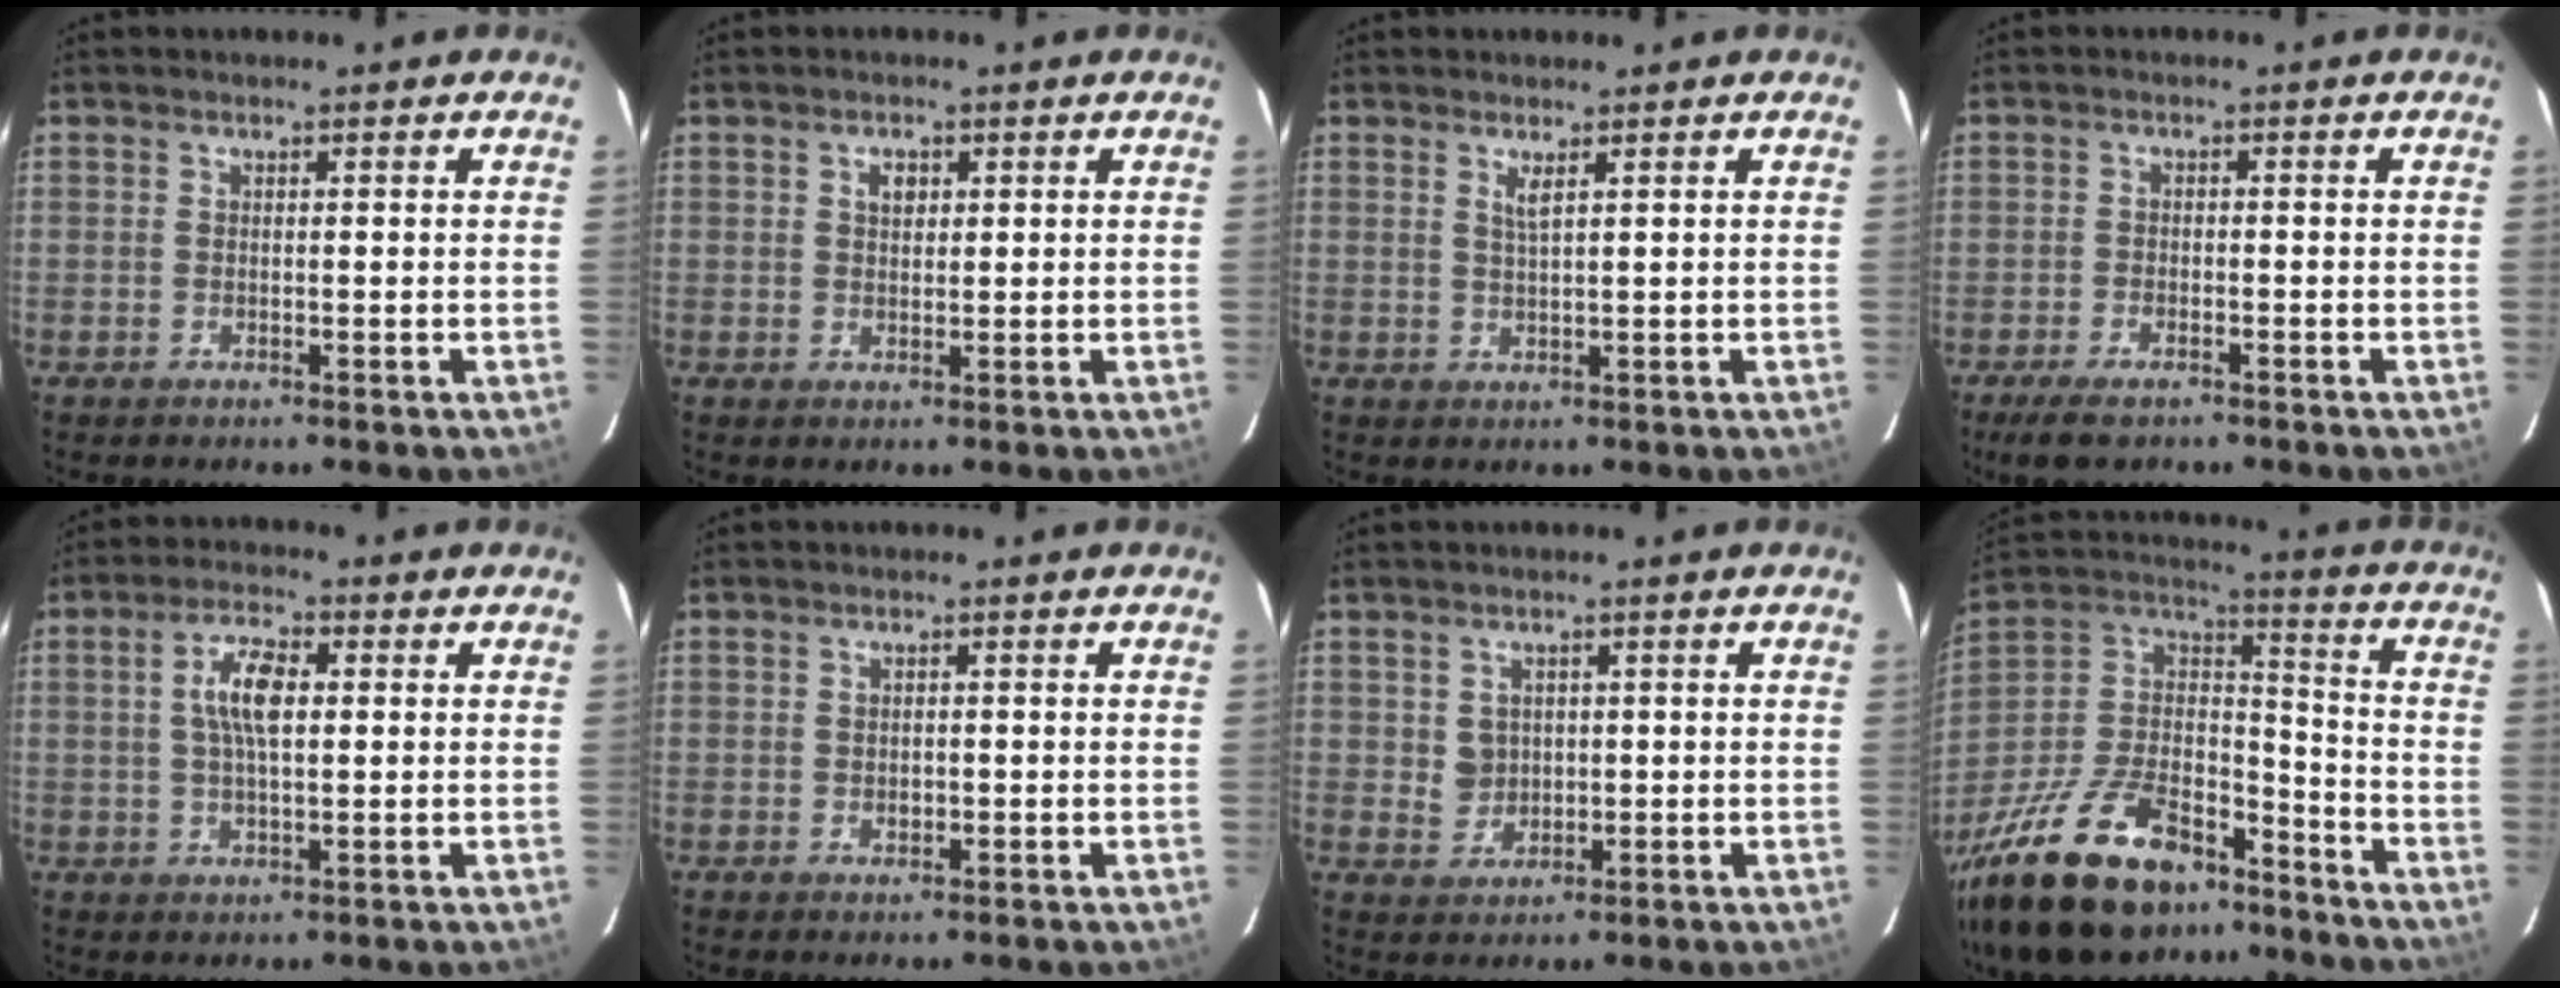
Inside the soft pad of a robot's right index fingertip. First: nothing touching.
{"total": 2.2, "force": [0.8, 1.6, 1.3], "torque": [-0.019, 0.006, 0.014]}
{"total": 1.7, "force": [1.0, 0.0, 1.4], "torque": [-0.026, -0.002, 0.017]}
{"total": 5.2, "force": [-3.8, 1.9, 3.0], "torque": [-0.078, -0.015, -0.068]}
{"total": 6.5, "force": [1.1, 2.5, 5.9], "torque": [-0.112, 0.011, 0.020]}
{"total": 1.1, "force": [-0.1, 1.0, 0.5], "torque": [-0.008, 0.000, -0.001]}
{"total": 3.3, "force": [0.5, 3.2, 0.7], "torque": [-0.011, 0.007, 0.015]}
{"total": 32.3, "force": [-22.2, 15.3, 17.7], "torque": [-0.375, 0.005, -0.352]}